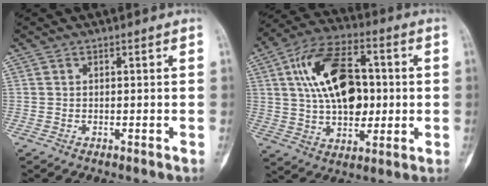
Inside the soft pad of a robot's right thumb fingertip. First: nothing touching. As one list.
[{"total": 18.6, "force": [2.6, 11.2, 14.7], "torque": [-0.226, 0.015, 0.044]}]